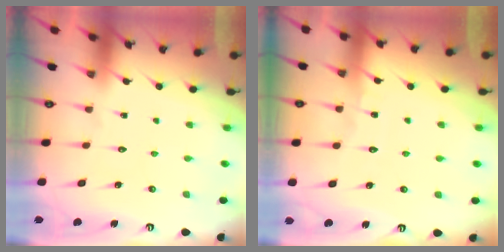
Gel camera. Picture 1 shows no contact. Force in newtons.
{"total": 5.3, "press": 5.3, "slide": 0.5}